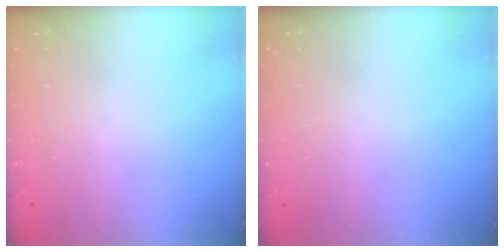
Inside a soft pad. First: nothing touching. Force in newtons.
{"total": 0.0}